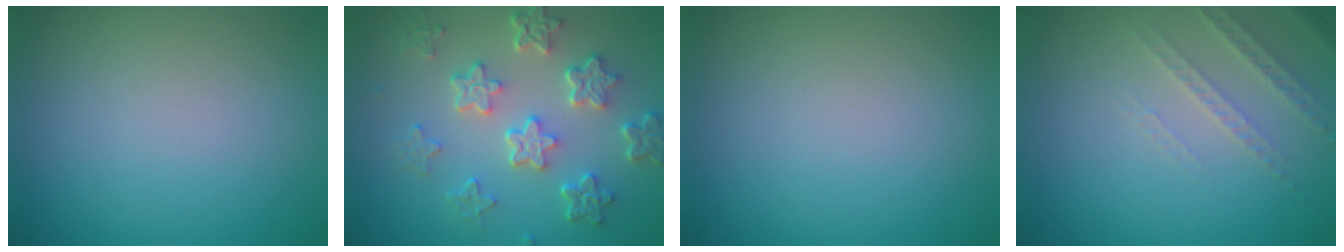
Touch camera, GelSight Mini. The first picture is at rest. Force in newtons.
{"total": 5.7, "press": 4.2, "slide": 3.8}
{"total": 0.0}
{"total": 2.2, "press": 2.1, "slide": 0.7}